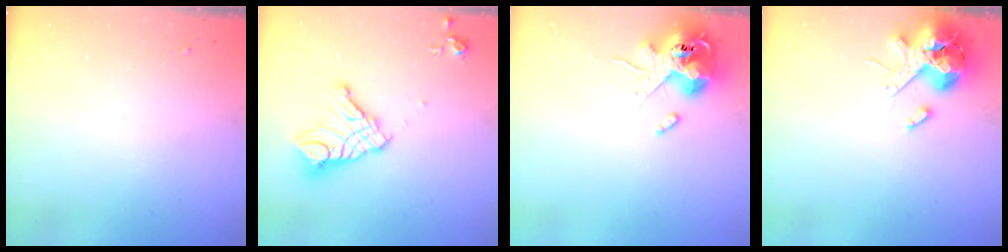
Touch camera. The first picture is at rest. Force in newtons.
{"total": 15.8, "press": 15.7, "slide": 1.7}
{"total": 13.2, "press": 13.0, "slide": 2.2}
{"total": 13.2, "press": 13.0, "slide": 2.2}